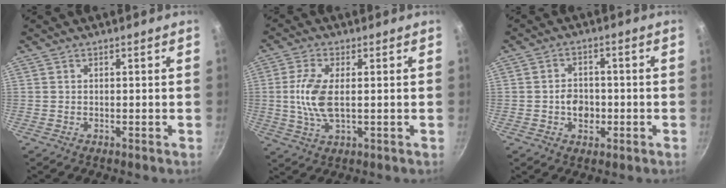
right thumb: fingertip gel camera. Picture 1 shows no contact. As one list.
[{"total": 8.1, "force": [0.4, 3.4, 7.3], "torque": [-0.161, 0.000, 0.005]}, {"total": 5.3, "force": [-1.2, 4.1, 3.2], "torque": [-0.028, 0.013, -0.020]}]